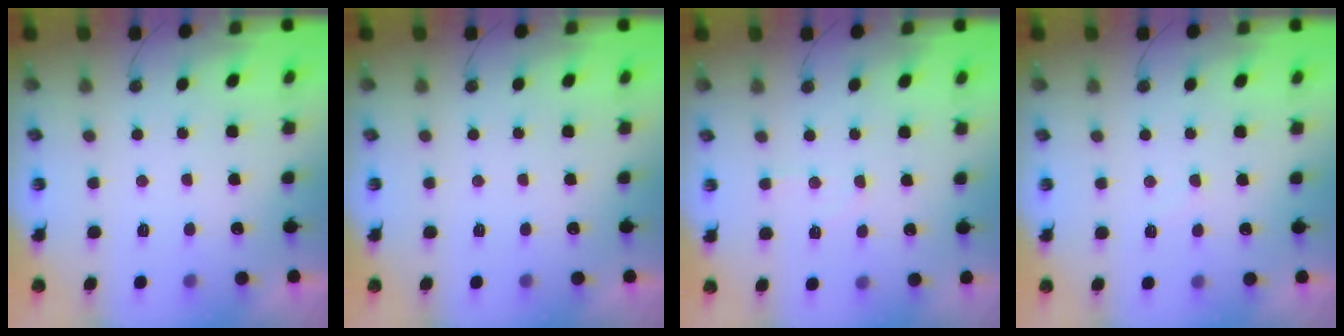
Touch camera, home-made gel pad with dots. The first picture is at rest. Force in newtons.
{"total": 0.0}
{"total": 5.3, "press": 5.3, "slide": 0.5}
{"total": 5.8, "press": 5.8, "slide": 0.7}